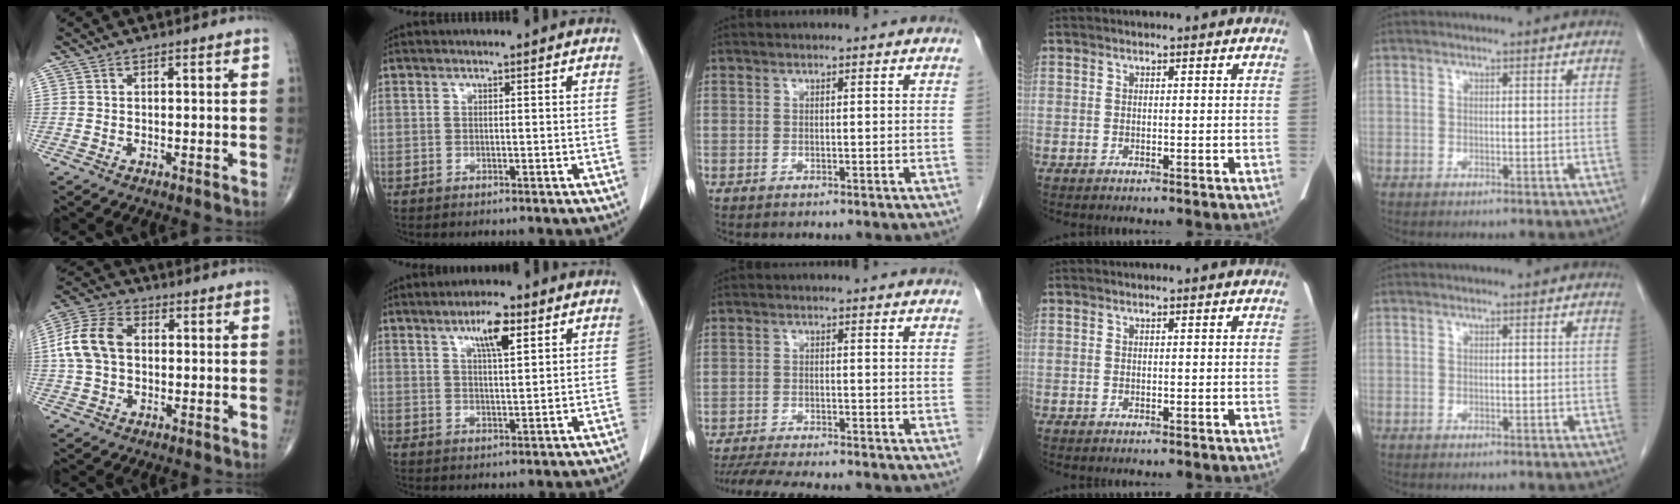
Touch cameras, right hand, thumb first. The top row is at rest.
{"thumb": {"total": 10.9, "force": [0.7, 7.5, 7.8], "torque": [-0.160, 0.029, 0.008]}, "index": {"total": 5.7, "force": [3.0, 1.1, 4.7], "torque": [-0.083, 0.002, 0.050]}, "middle": {"total": 13.6, "force": [-12.1, 1.8, 5.9], "torque": [-0.102, -0.019, -0.169]}}